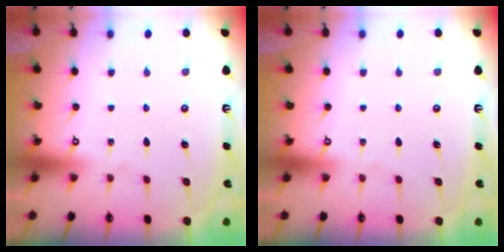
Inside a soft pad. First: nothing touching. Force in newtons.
{"total": 0.0}